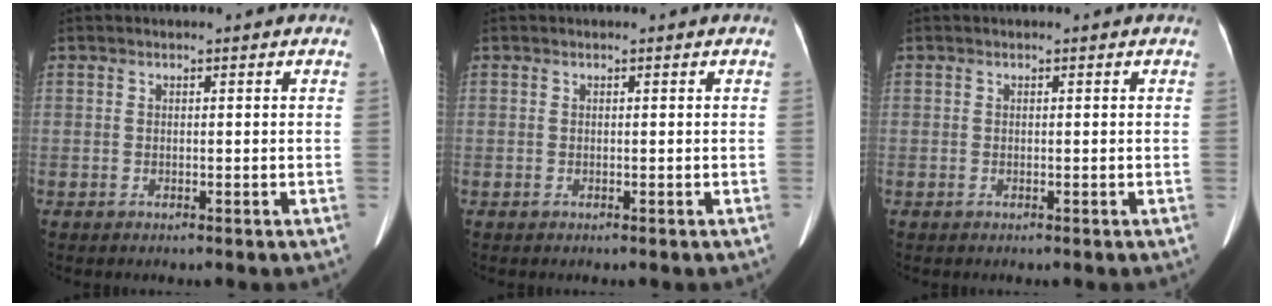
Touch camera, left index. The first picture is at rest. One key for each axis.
{"total": 0.0}
{"total": 0.0}